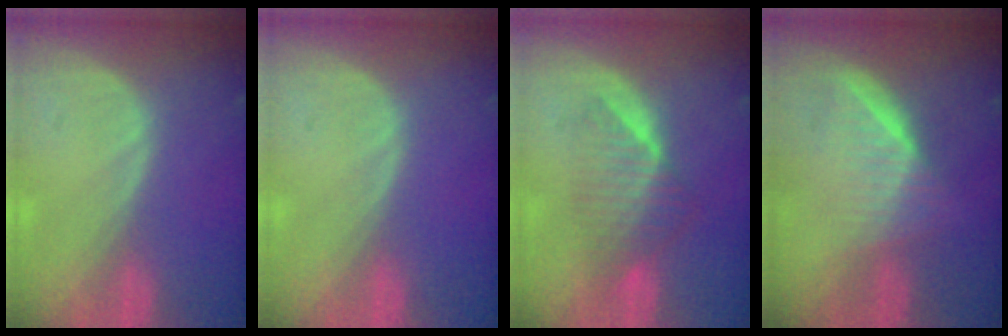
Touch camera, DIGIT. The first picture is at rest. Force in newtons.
{"total": 0.0}
{"total": 6.7, "press": 6.1, "slide": 2.8}
{"total": 6.7, "press": 6.0, "slide": 3.0}